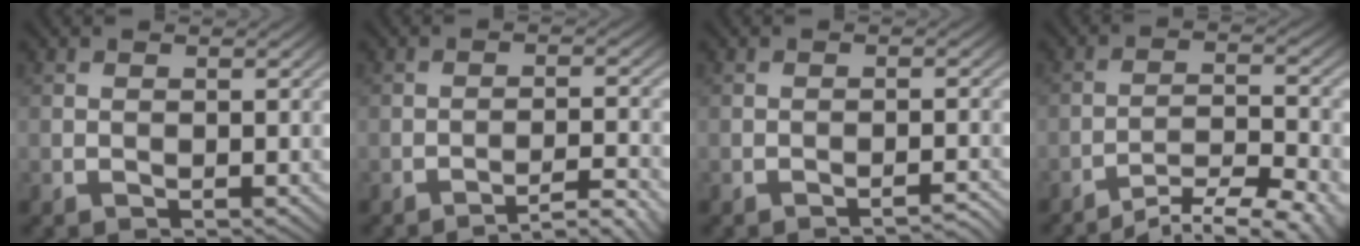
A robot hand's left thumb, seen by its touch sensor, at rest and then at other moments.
{"total": 3.2, "force": [-2.9, -0.7, 1.1], "torque": [-0.014, 0.013, -0.044]}
{"total": 2.0, "force": [-1.9, -0.7, 0.1], "torque": [0.001, 0.009, -0.027]}
{"total": 7.3, "force": [-6.4, 0.5, 3.3], "torque": [-0.056, 0.005, -0.102]}